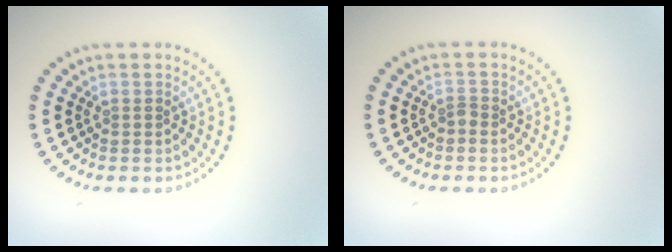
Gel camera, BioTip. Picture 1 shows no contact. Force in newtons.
{"total": 0.7, "press": 0.5, "slide": 0.5}